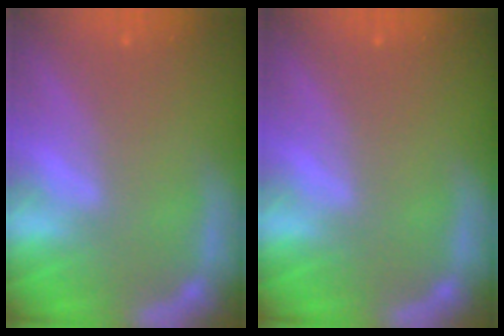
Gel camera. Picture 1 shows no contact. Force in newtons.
{"total": 0.0}